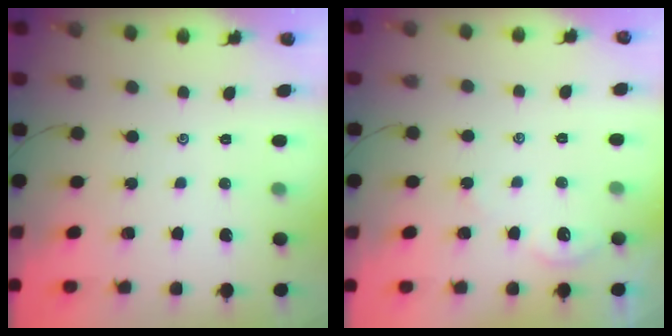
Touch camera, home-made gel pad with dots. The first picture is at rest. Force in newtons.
{"total": 1.7, "press": 1.7, "slide": 0.3}